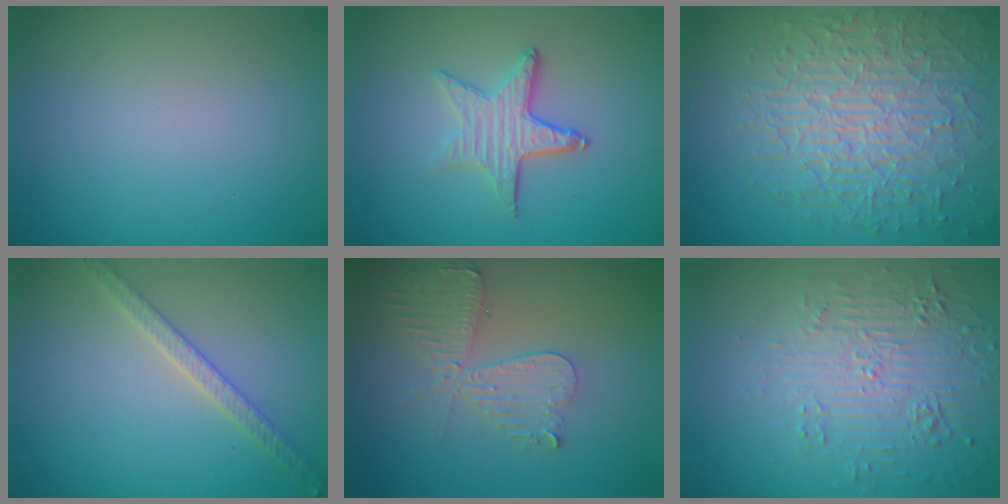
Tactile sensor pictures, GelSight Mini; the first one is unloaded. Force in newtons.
{"total": 3.6, "press": 2.8, "slide": 2.2}
{"total": 9.0, "press": 6.3, "slide": 6.4}
{"total": 2.5, "press": 2.4, "slide": 0.4}
{"total": 4.4, "press": 3.8, "slide": 2.1}
{"total": 5.8, "press": 3.7, "slide": 4.4}